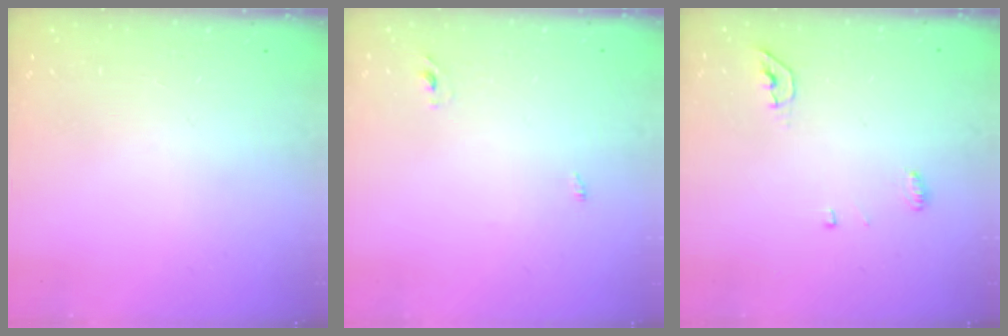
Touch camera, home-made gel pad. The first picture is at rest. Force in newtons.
{"total": 2.3, "press": 2.1, "slide": 1.0}
{"total": 4.3, "press": 4.2, "slide": 1.0}